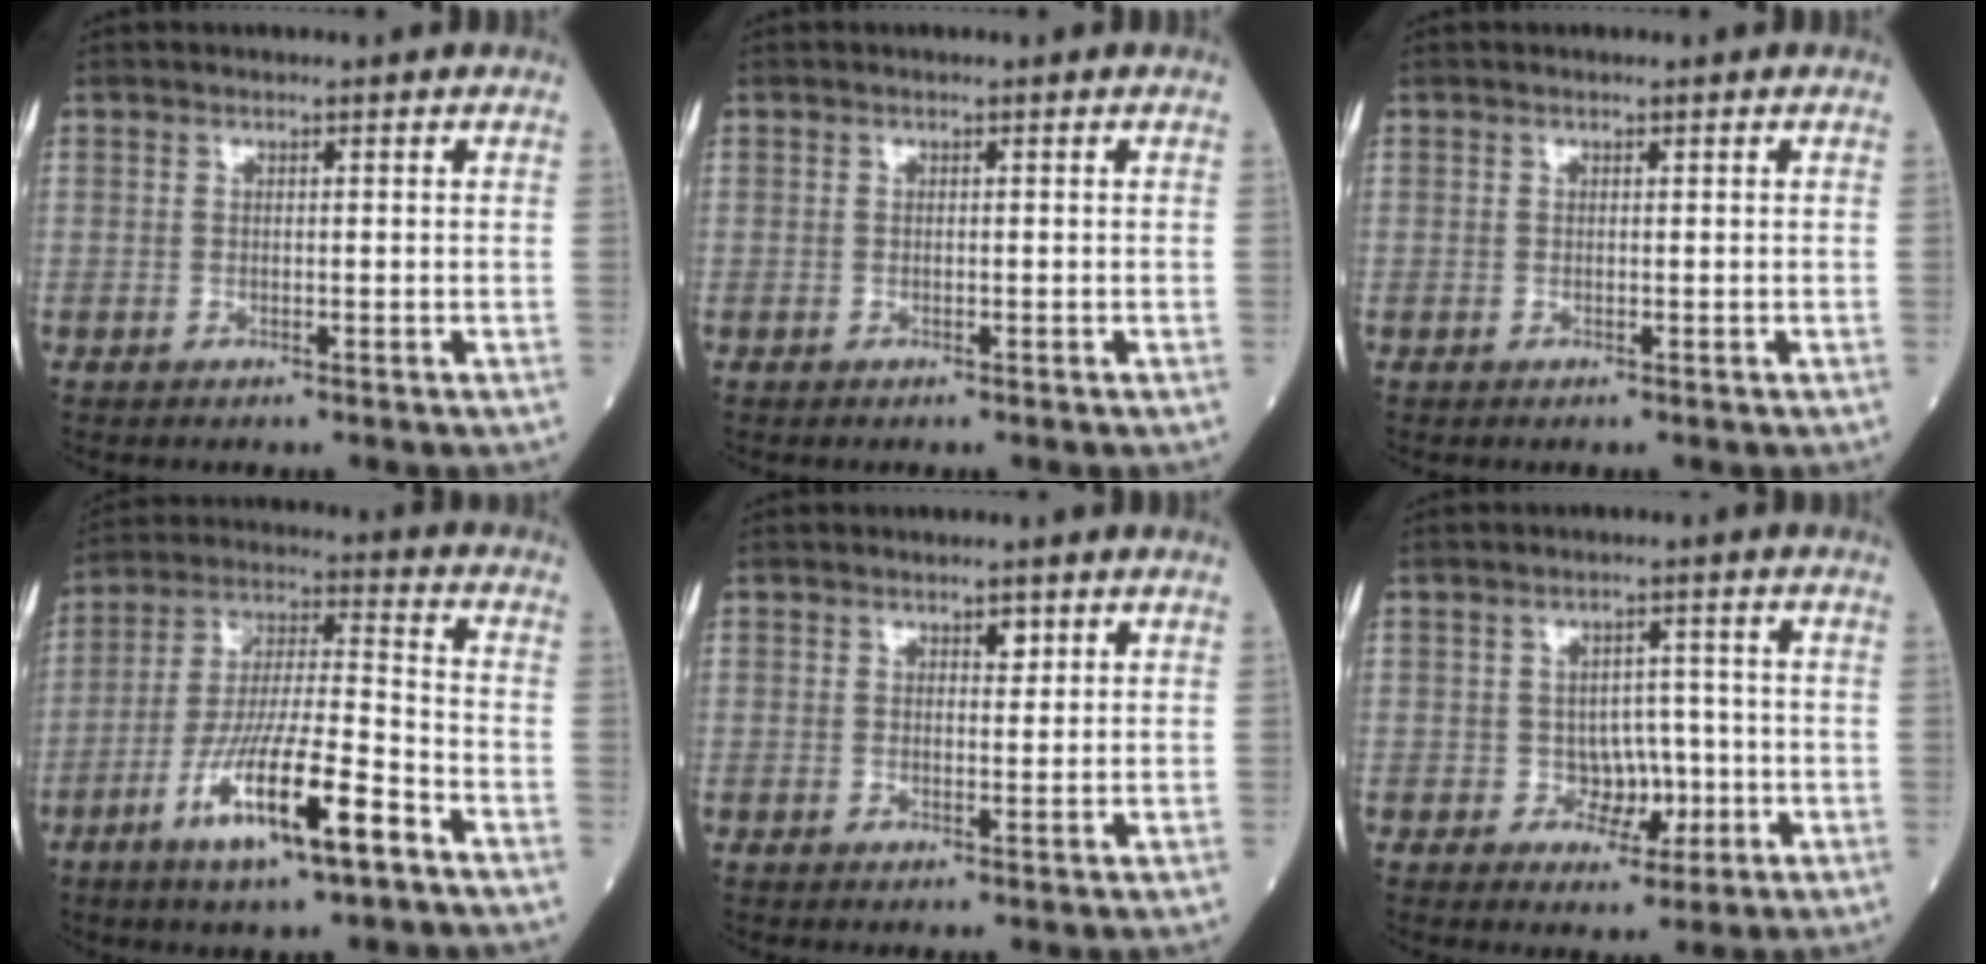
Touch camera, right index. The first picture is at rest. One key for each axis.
{"total": 0.0}
{"total": 0.0}
{"total": 14.4, "fx": -7.4, "fy": 1.6, "fz": 12.3, "tx": -0.230, "ty": -0.015, "tz": -0.133}
{"total": 1.6, "fx": 0.9, "fy": 0.7, "fz": 1.1, "tx": -0.013, "ty": 0.000, "tz": 0.013}
{"total": 4.3, "fx": -0.9, "fy": 3.5, "fz": 2.4, "tx": -0.019, "ty": 0.009, "tz": -0.008}